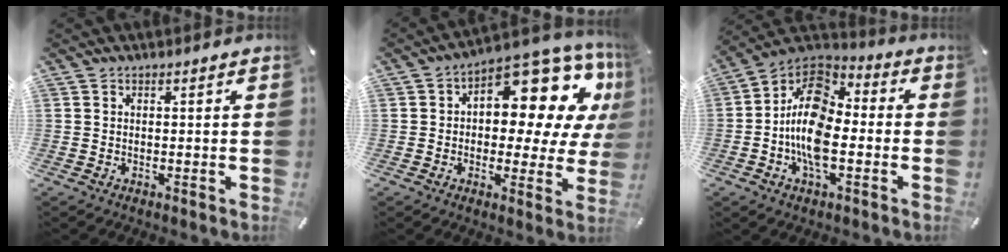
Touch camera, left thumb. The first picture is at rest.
{"total": 13.9, "force": [6.7, 7.4, 9.7], "torque": [-0.115, -0.074, 0.105]}
{"total": 14.2, "force": [-3.9, 8.4, 10.7], "torque": [-0.218, 0.010, -0.078]}